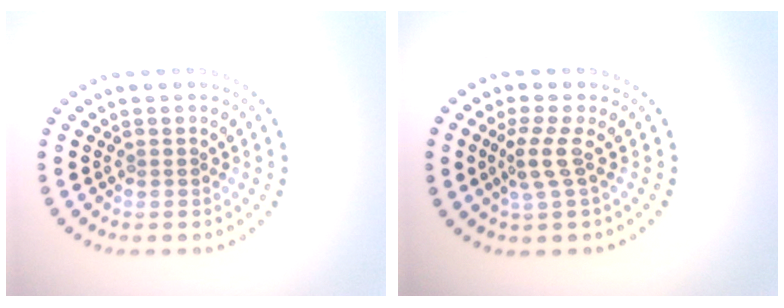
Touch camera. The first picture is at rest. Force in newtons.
{"total": 2.4, "press": 1.6, "slide": 1.7}